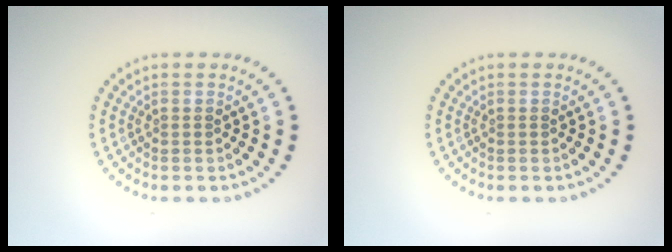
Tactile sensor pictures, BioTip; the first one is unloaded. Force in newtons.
{"total": 0.0}